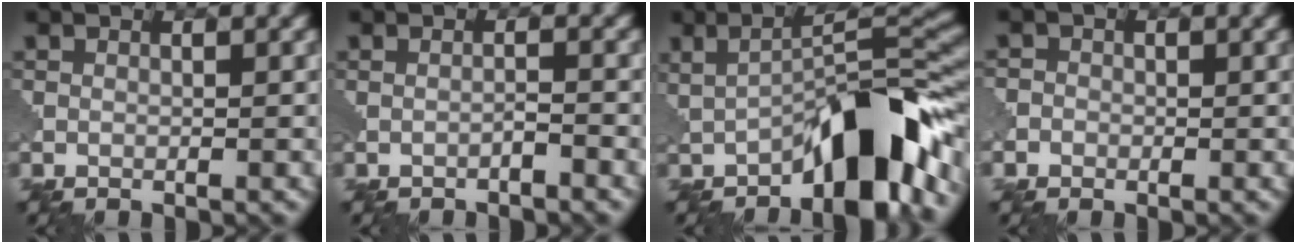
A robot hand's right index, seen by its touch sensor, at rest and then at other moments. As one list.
[{"total": 0.9, "force": [-0.7, 0.0, 0.6], "torque": [-0.012, 0.002, -0.015]}, {"total": 8.8, "force": [-3.7, 2.4, 7.6], "torque": [-0.098, 0.017, -0.065]}, {"total": 1.8, "force": [-0.3, 1.8, 0.4], "torque": [0.006, 0.011, -0.024]}]